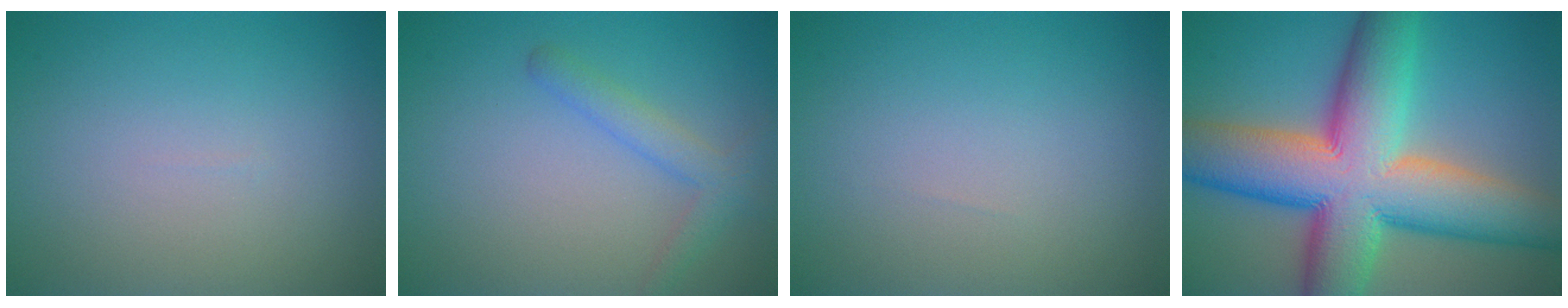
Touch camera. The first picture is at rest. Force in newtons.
{"total": 2.3, "press": 2.3, "slide": 0.1}
{"total": 0.0}
{"total": 15.7, "press": 15.7, "slide": 0.4}